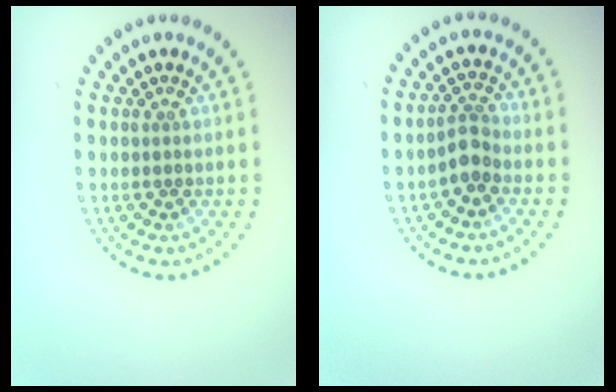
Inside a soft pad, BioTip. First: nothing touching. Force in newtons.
{"total": 2.1, "press": 1.7, "slide": 1.2}